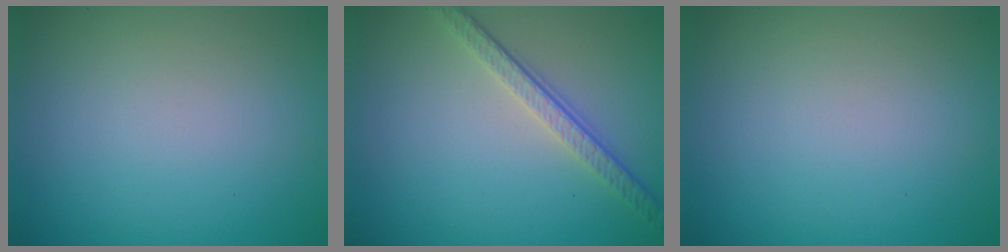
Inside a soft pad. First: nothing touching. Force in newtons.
{"total": 3.6, "press": 2.6, "slide": 2.4}
{"total": 0.0}